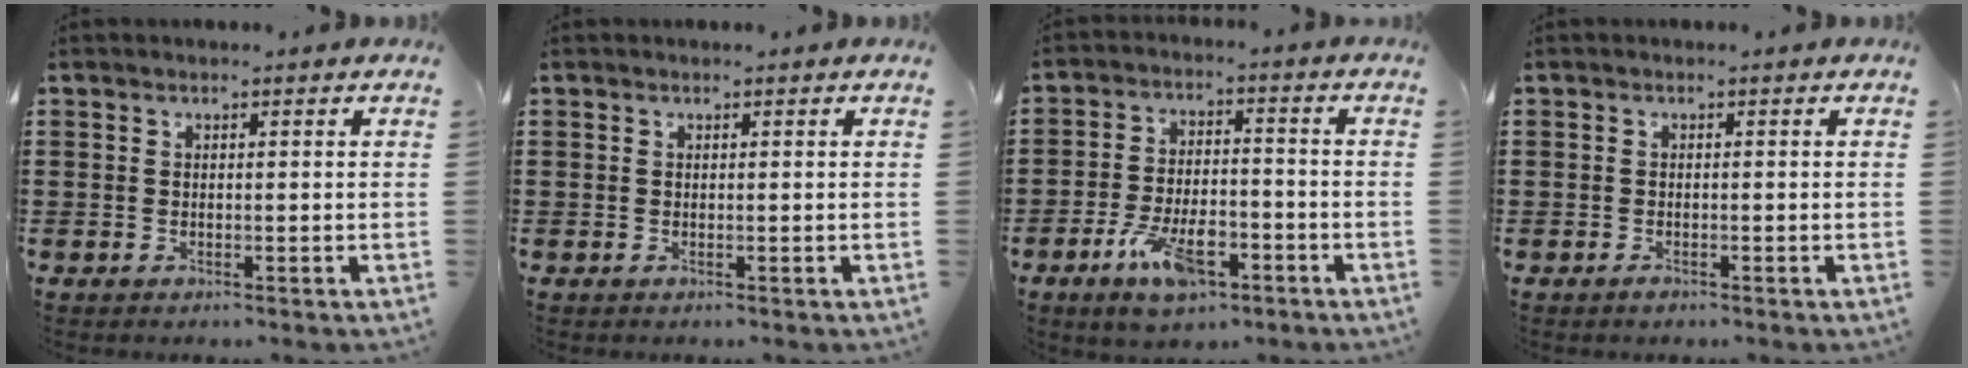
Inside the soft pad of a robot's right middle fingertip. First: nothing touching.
{"total": 0.0}
{"total": 8.2, "force": [-4.7, 3.5, 5.7], "torque": [-0.114, 0.006, -0.084]}
{"total": 0.6, "force": [-0.6, 0.2, 0.2], "torque": [-0.004, -0.005, -0.010]}